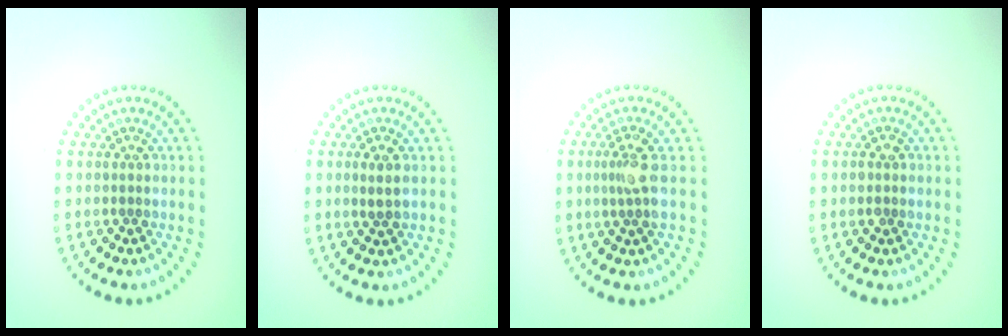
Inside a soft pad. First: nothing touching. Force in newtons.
{"total": 0.9, "press": 0.8, "slide": 0.4}
{"total": 2.1, "press": 1.6, "slide": 1.4}
{"total": 1.1, "press": 1.1, "slide": 0.2}